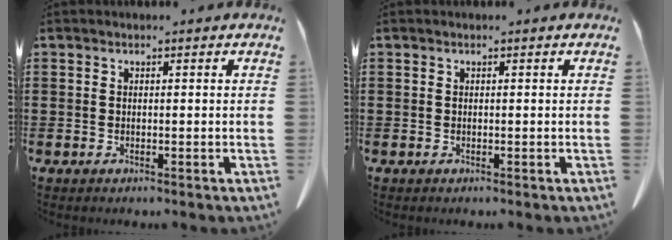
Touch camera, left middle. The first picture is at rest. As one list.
[{"total": 0.0}]